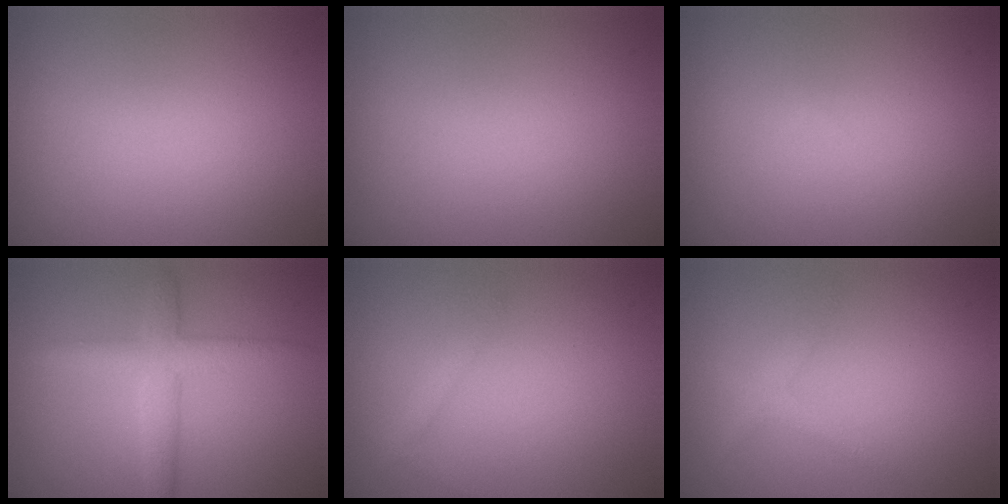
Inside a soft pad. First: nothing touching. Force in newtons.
{"total": 0.0}
{"total": 0.0}
{"total": 3.5, "press": 3.5, "slide": 0.2}
{"total": 0.8, "press": 0.8, "slide": 0.1}
{"total": 1.3, "press": 1.3, "slide": 0.2}